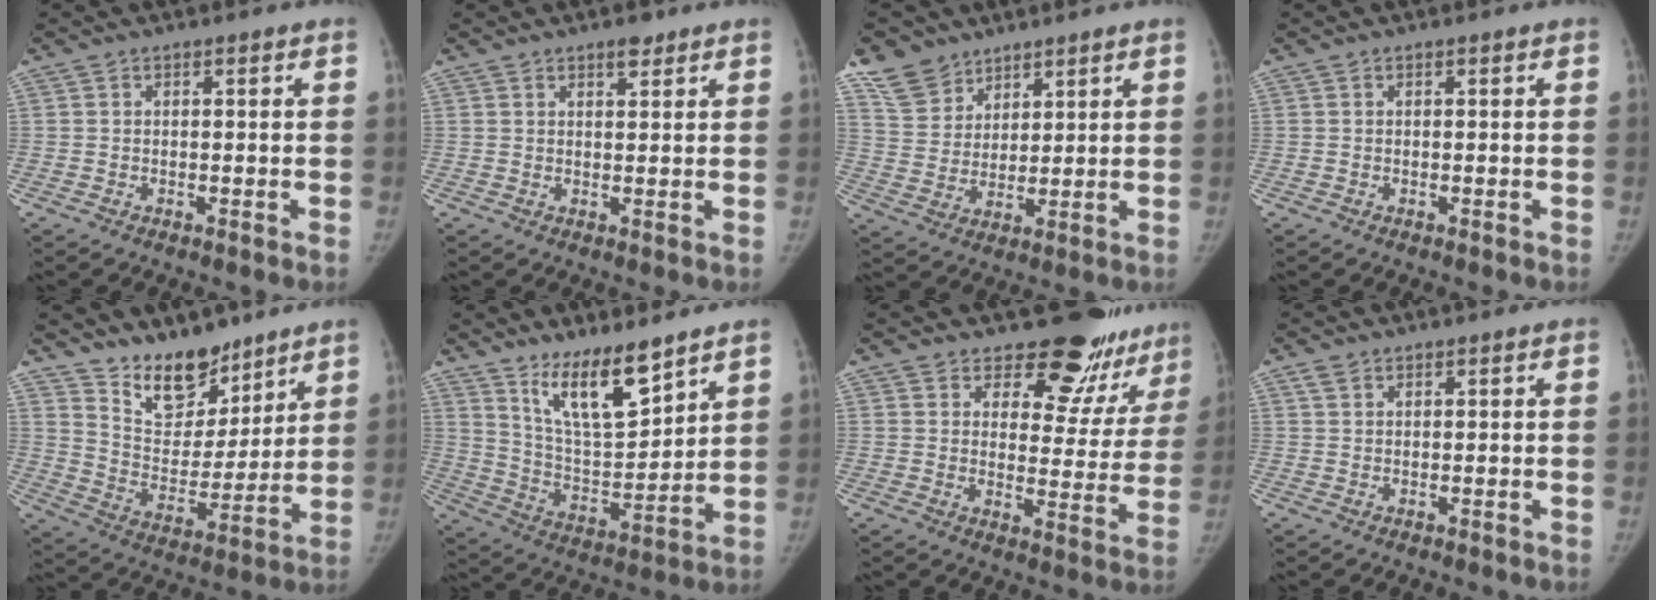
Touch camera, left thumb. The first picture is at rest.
{"total": 2.4, "force": [1.8, 1.0, 1.3], "torque": [-0.015, -0.011, 0.027]}
{"total": 8.2, "force": [6.3, 5.1, 1.3], "torque": [-0.002, -0.037, 0.133]}
{"total": 0.0}
{"total": 13.5, "force": [10.7, 6.5, 5.0], "torque": [-0.041, -0.085, 0.199]}
{"total": 13.4, "force": [9.8, 3.6, 8.4], "torque": [-0.122, -0.076, 0.189]}
{"total": 16.7, "force": [14.8, 6.6, 4.2], "torque": [0.007, -0.118, 0.170]}
{"total": 1.7, "force": [1.3, 0.9, 0.7], "torque": [-0.014, 0.004, 0.026]}